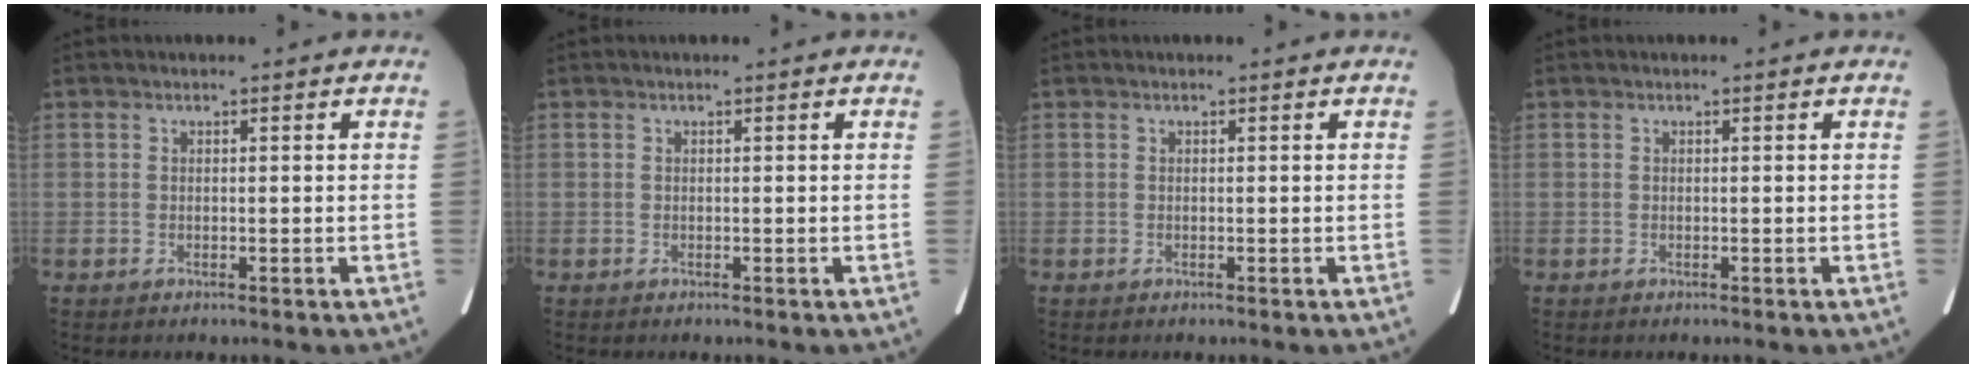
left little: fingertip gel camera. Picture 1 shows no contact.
{"total": 0.0}
{"total": 0.0}
{"total": 0.0}